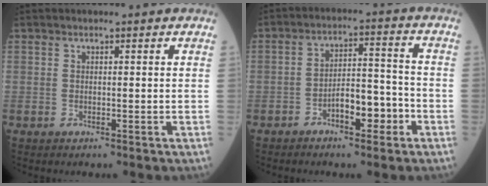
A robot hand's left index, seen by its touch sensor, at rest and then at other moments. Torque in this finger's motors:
{"motor_torque": [0.15, 0.16, 0.13, 0.03]}